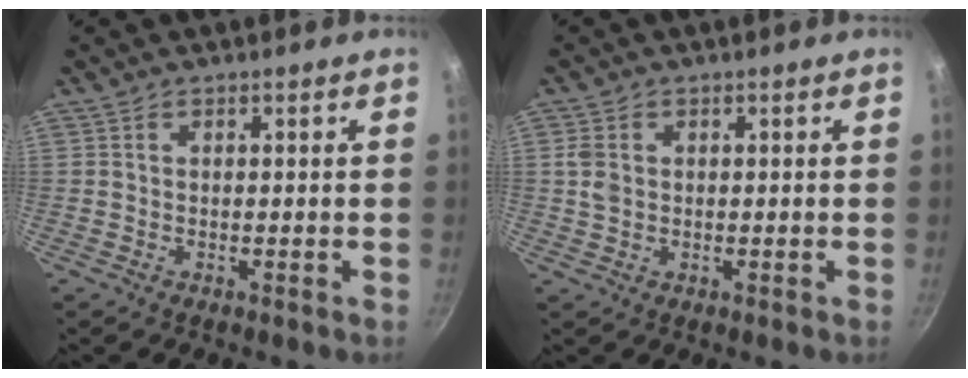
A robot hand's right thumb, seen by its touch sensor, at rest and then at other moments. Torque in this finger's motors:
{"motor_torque": [0.54, 0.49, 0.75, 0.25, 0.02]}